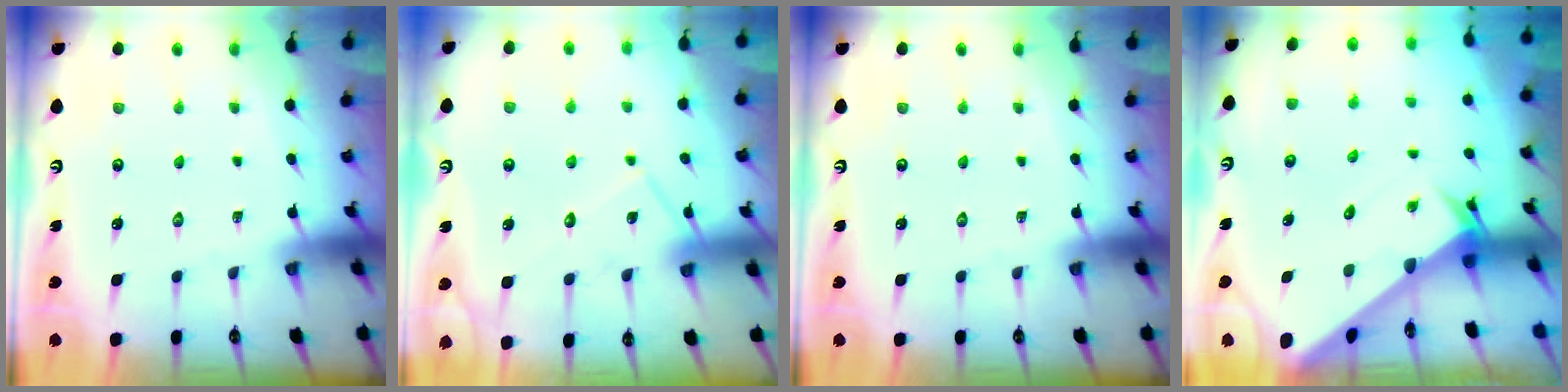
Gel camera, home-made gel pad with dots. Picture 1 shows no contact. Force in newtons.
{"total": 11.8, "press": 11.8, "slide": 0.8}
{"total": 0.0}
{"total": 2.7, "press": 2.7, "slide": 0.2}